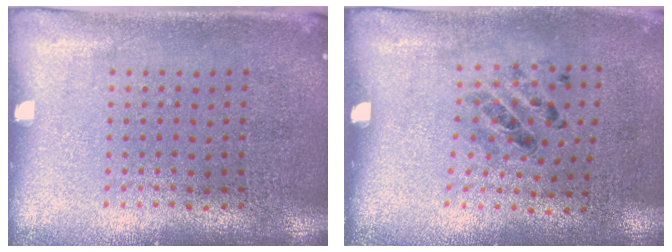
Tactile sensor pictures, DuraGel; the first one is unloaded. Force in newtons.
{"total": 1.3, "press": 0.6, "slide": 1.2}